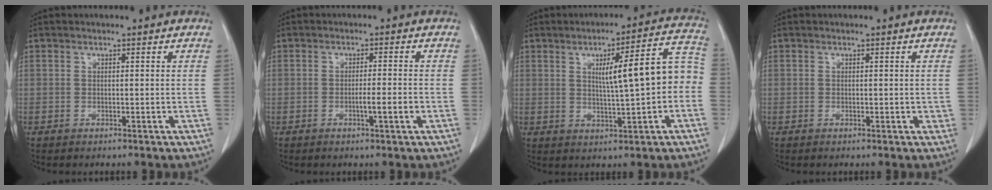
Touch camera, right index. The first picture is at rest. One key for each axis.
{"total": 3.2, "fx": -1.0, "fy": -0.2, "fz": 3.0, "tx": -0.049, "ty": -0.002, "tz": -0.017}
{"total": 11.0, "fx": 0.2, "fy": 1.6, "fz": 10.9, "tx": -0.147, "ty": 0.033, "tz": 0.006}
{"total": 1.0, "fx": 0.0, "fy": 0.5, "fz": 0.8, "tx": -0.010, "ty": 0.000, "tz": 0.001}